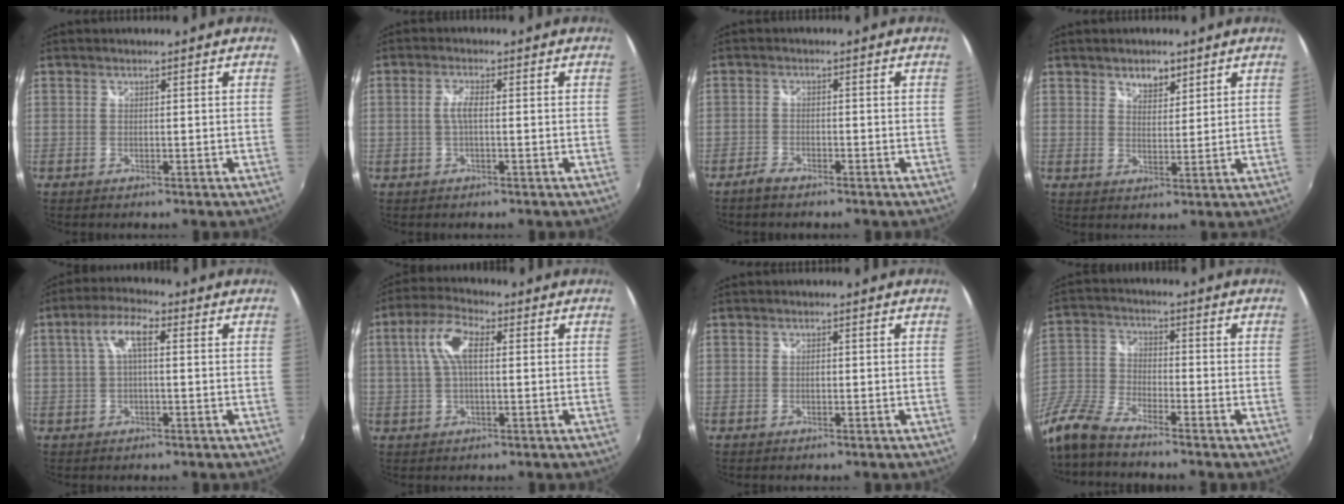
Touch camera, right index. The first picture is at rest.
{"total": 2.5, "force": [-0.2, 0.6, 2.4], "torque": [-0.050, 0.003, -0.005]}
{"total": 2.6, "force": [-2.3, 0.7, 1.1], "torque": [-0.035, -0.001, -0.046]}
{"total": 3.9, "force": [2.7, 2.2, 1.8], "torque": [-0.022, 0.004, 0.044]}
{"total": 5.7, "force": [0.9, 1.8, 5.3], "torque": [-0.103, 0.016, 0.018]}
{"total": 7.5, "force": [1.4, 3.0, 6.7], "torque": [-0.136, 0.019, 0.025]}
{"total": 0.6, "force": [-0.1, 0.4, 0.4], "torque": [-0.006, 0.002, -0.001]}
{"total": 11.3, "force": [-9.2, 3.2, 5.8], "torque": [-0.141, -0.007, -0.196]}